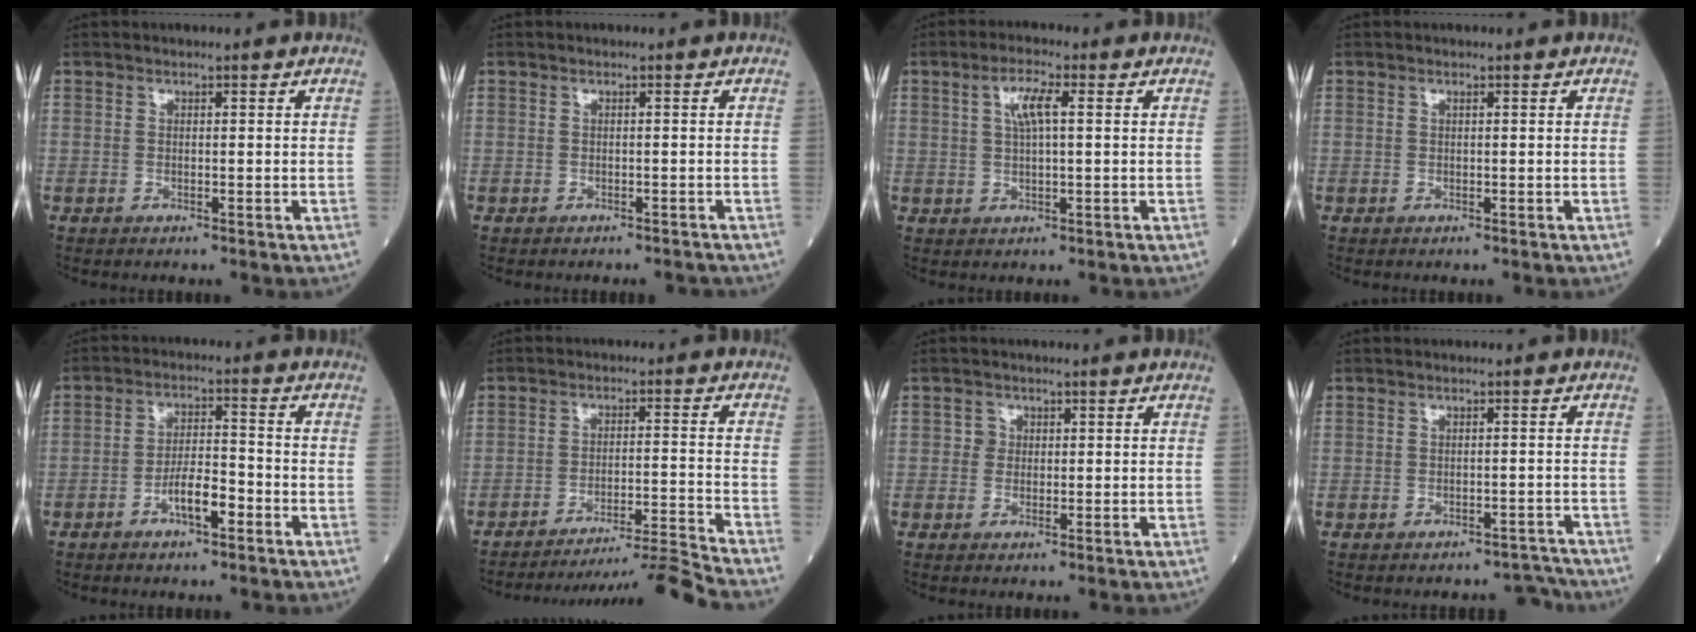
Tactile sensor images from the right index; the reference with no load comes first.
{"total": 2.2, "force": [-2.1, 0.5, 0.4], "torque": [-0.005, -0.003, -0.025]}
{"total": 4.3, "force": [1.3, 0.8, 4.0], "torque": [-0.081, 0.010, 0.025]}
{"total": 0.0}
{"total": 5.3, "force": [-2.7, 1.4, 4.4], "torque": [-0.080, 0.009, -0.048]}
{"total": 11.6, "force": [-10.6, -4.7, 0.8], "torque": [-0.005, 0.002, -0.167]}
{"total": 1.4, "force": [0.3, 1.4, 0.3], "torque": [0.000, 0.001, 0.002]}
{"total": 3.6, "force": [-3.4, 1.2, -0.2], "torque": [0.017, 0.008, -0.039]}